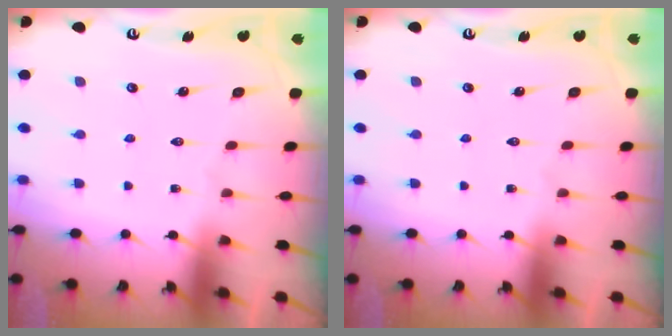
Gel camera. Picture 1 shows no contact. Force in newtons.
{"total": 0.0}